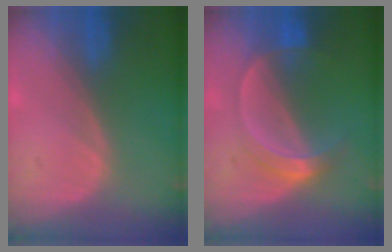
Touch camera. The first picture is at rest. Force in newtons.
{"total": 5.3, "press": 4.8, "slide": 2.3}